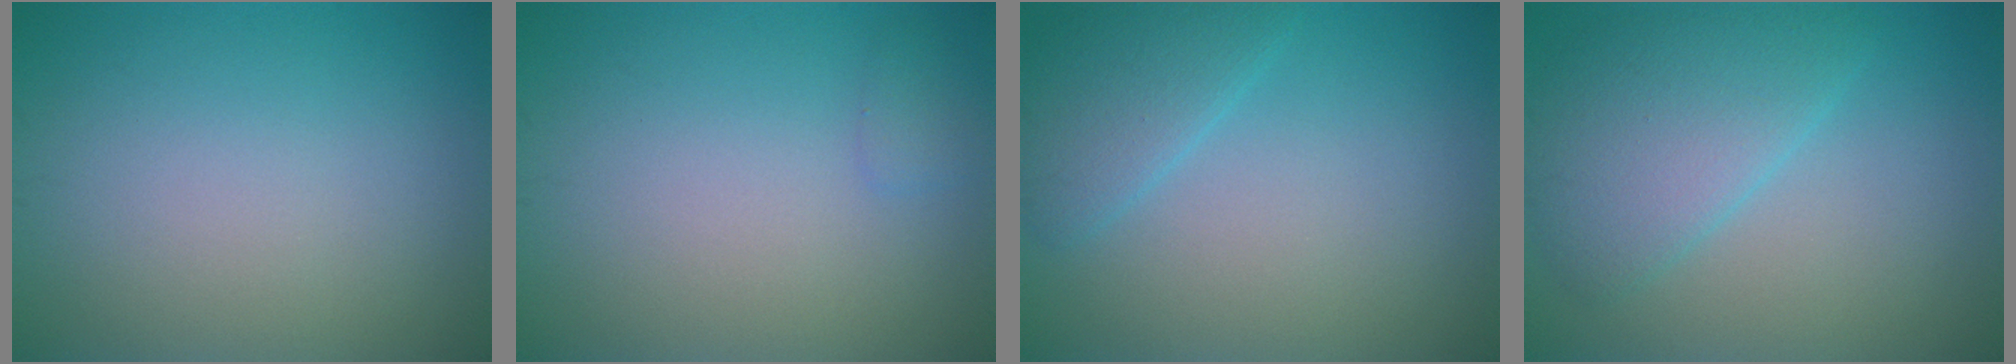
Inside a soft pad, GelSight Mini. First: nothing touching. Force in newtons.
{"total": 0.7, "press": 0.7, "slide": 0.0}
{"total": 2.8, "press": 2.8, "slide": 0.1}
{"total": 5.0, "press": 5.0, "slide": 0.2}